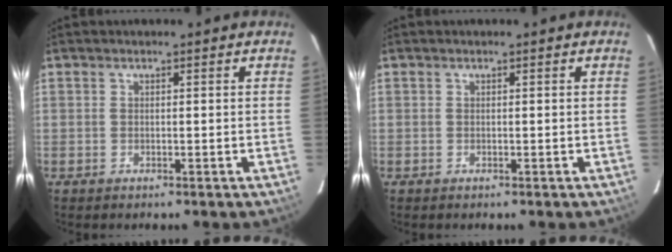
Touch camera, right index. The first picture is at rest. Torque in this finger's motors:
{"motor_torque": [0.00, 0.00, 0.00, 0.01]}